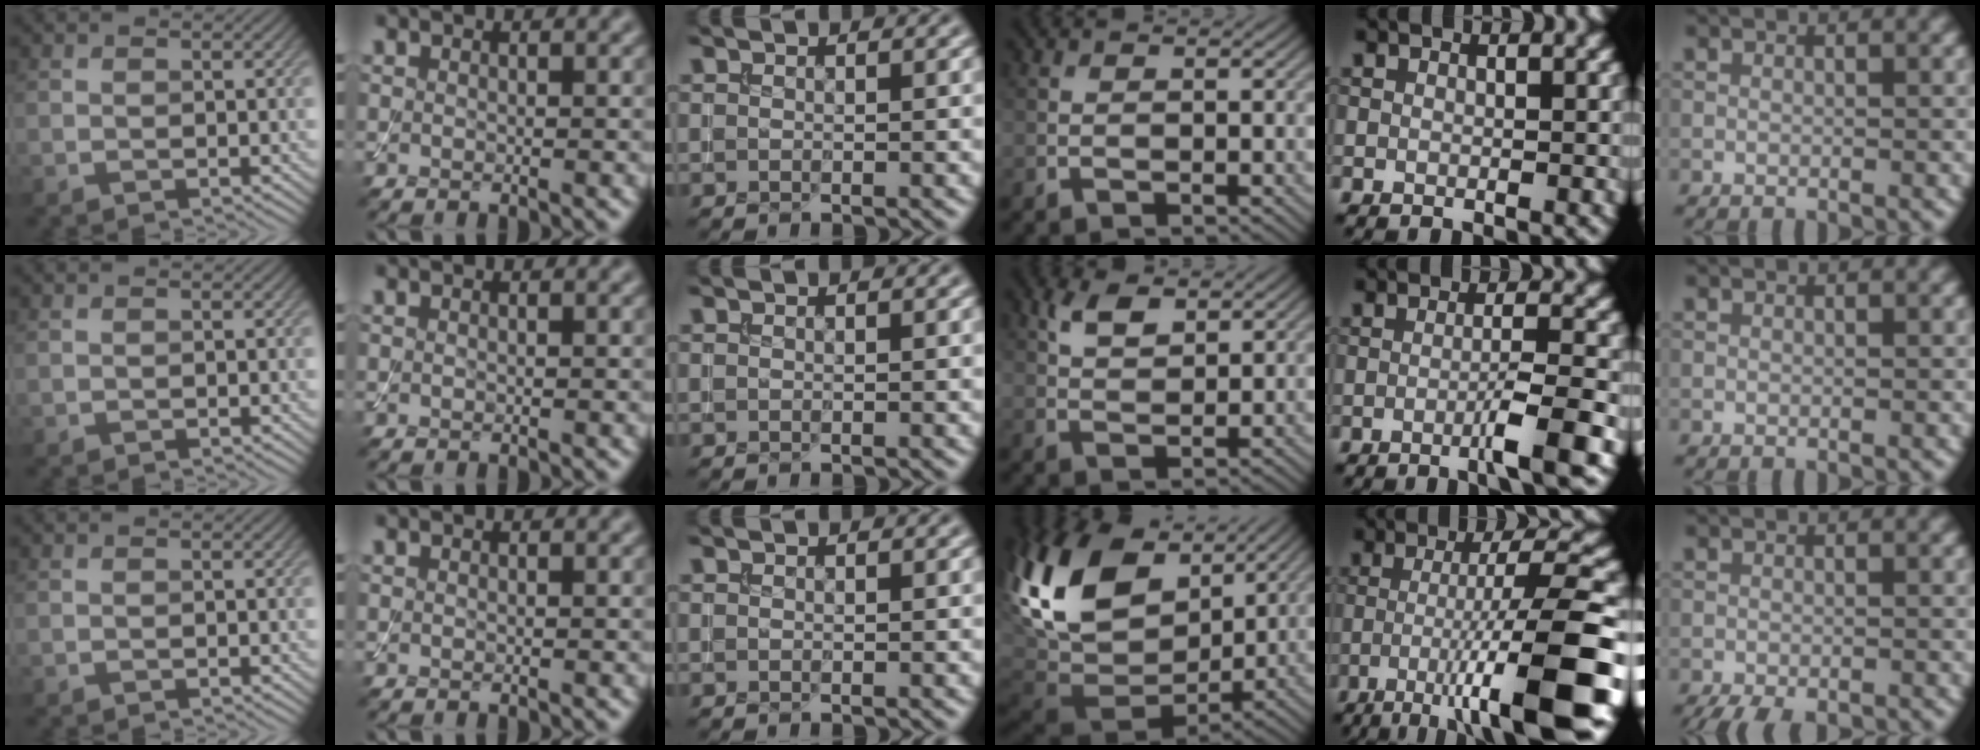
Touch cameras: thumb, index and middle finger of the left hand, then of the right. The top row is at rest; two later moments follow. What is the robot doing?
{"motion": "assemble", "object": "toy tower of hanoi"}